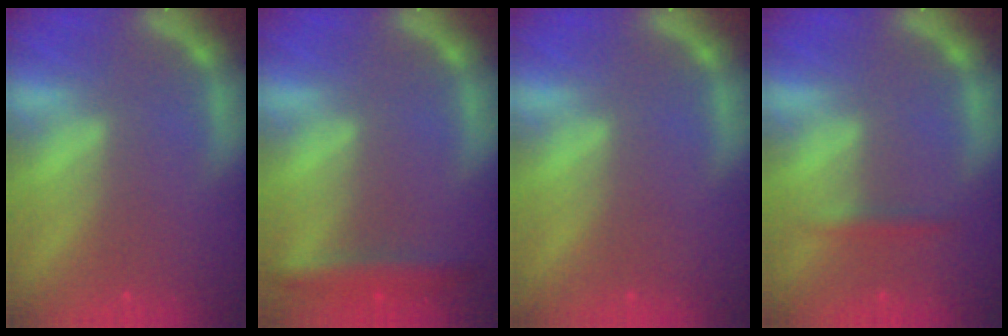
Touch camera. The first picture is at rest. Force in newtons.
{"total": 3.4}
{"total": 0.0}
{"total": 1.4}